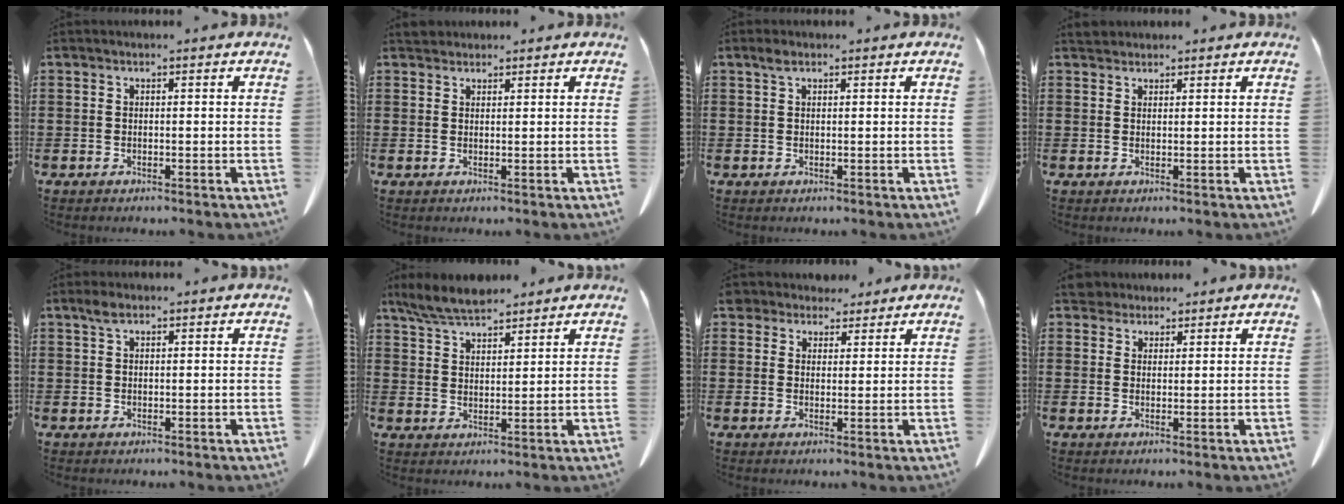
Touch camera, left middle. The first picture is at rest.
{"total": 1.8, "force": [1.7, 0.6, 0.3], "torque": [-0.012, 0.002, 0.035]}
{"total": 1.3, "force": [0.8, 0.6, 0.9], "torque": [-0.022, 0.001, 0.015]}
{"total": 1.7, "force": [1.5, 0.5, 0.3], "torque": [-0.012, 0.001, 0.032]}
{"total": 1.7, "force": [1.0, 0.8, 1.1], "torque": [-0.027, 0.002, 0.020]}
{"total": 6.1, "force": [5.5, 1.3, 2.4], "torque": [-0.064, -0.013, 0.104]}
{"total": 4.2, "force": [3.7, 1.8, 0.6], "torque": [-0.019, -0.004, 0.071]}
{"total": 3.2, "force": [2.9, 1.2, 0.4], "torque": [-0.010, -0.004, 0.057]}